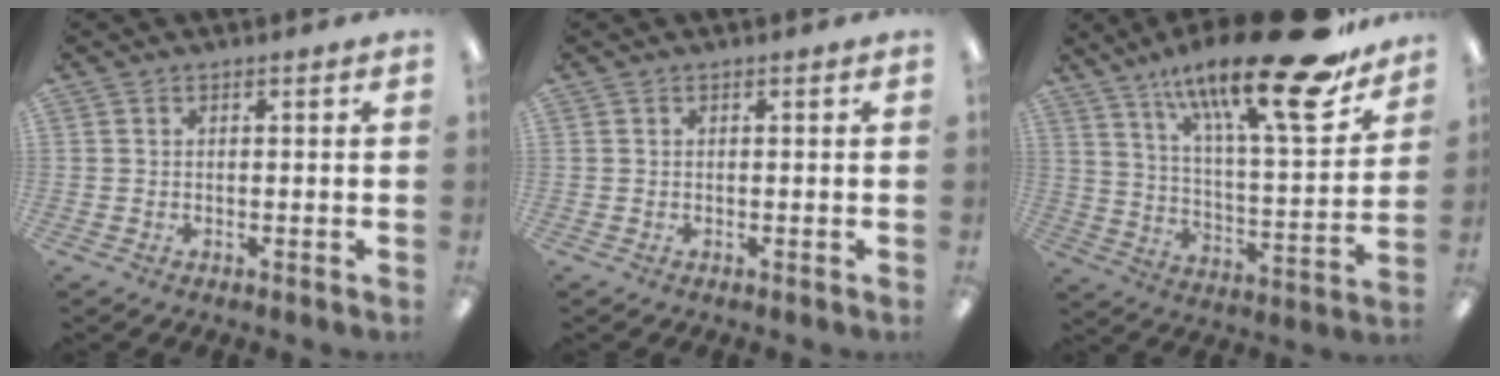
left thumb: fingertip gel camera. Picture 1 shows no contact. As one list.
[{"total": 0.0}, {"total": 25.2, "force": [17.8, 5.3, 17.1], "torque": [-0.263, -0.115, 0.282]}]